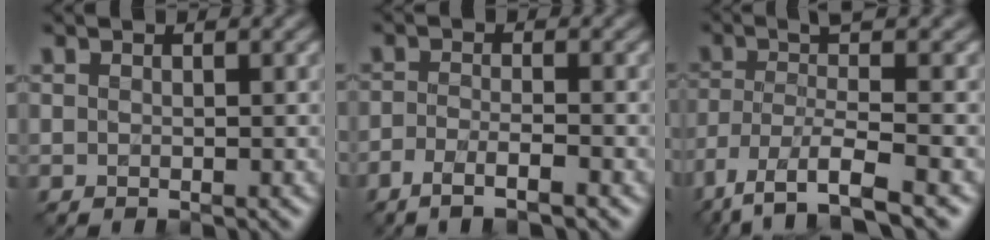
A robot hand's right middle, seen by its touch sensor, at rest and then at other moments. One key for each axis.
{"total": 3.1, "fx": -2.0, "fy": 0.6, "fz": 2.3, "tx": -0.044, "ty": -0.005, "tz": -0.045}
{"total": 7.4, "fx": -3.8, "fy": 1.7, "fz": 6.1, "tx": -0.116, "ty": -0.007, "tz": -0.074}